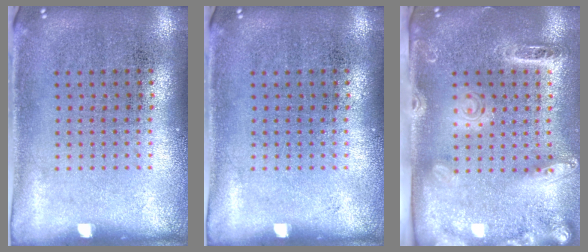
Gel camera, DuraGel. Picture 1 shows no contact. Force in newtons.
{"total": 0.0}
{"total": 2.5, "press": 1.9, "slide": 1.6}